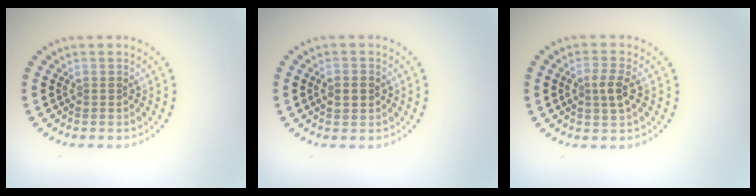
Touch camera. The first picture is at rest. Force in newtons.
{"total": 2.3, "press": 2.3, "slide": 0.1}
{"total": 2.1, "press": 2.1, "slide": 0.4}